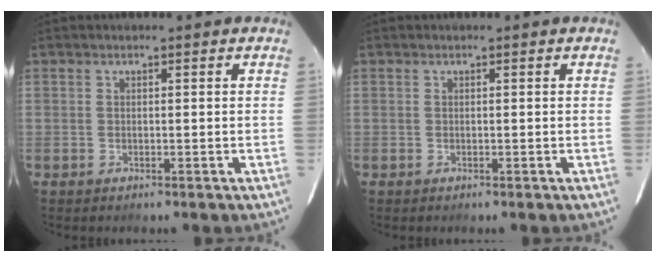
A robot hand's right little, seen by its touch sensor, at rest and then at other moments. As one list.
[{"total": 0.0}]